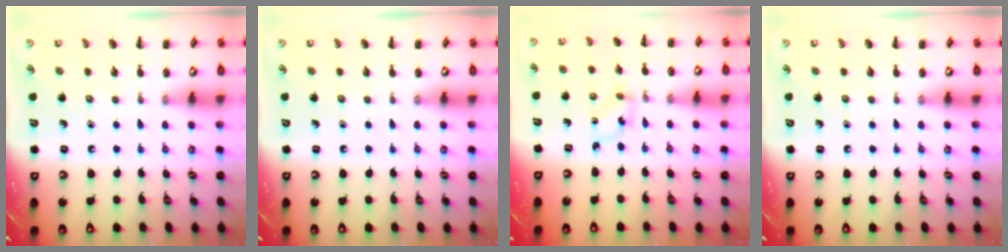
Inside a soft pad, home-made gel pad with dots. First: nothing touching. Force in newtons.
{"total": 0.0}
{"total": 1.7, "press": 1.5, "slide": 0.8}
{"total": 0.0}